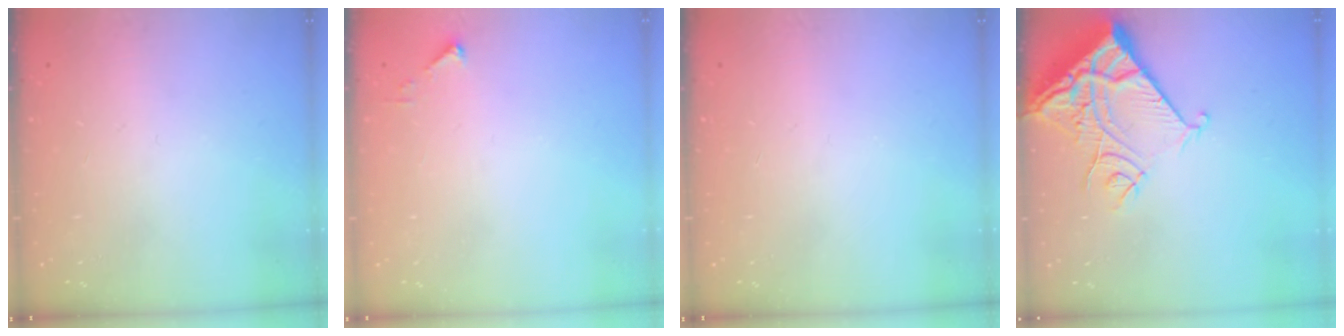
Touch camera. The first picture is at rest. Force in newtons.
{"total": 2.7, "press": 2.7, "slide": 0.3}
{"total": 0.0}
{"total": 13.1, "press": 13.0, "slide": 1.7}